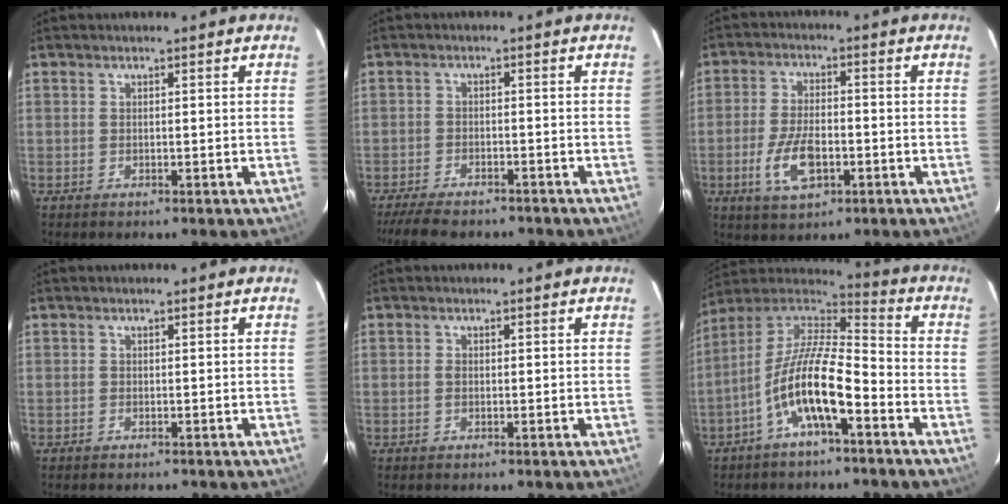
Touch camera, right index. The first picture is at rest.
{"total": 10.1, "force": [-8.4, 3.2, 4.5], "torque": [-0.109, -0.020, -0.137]}
{"total": 9.0, "force": [-3.1, 4.2, 7.4], "torque": [-0.157, -0.007, -0.054]}
{"total": 0.8, "force": [-0.7, 0.4, 0.1], "torque": [-0.005, 0.002, -0.010]}
{"total": 0.8, "force": [-0.1, 0.5, 0.6], "torque": [-0.012, 0.001, -0.003]}
{"total": 14.7, "force": [-6.8, 4.3, 12.3], "torque": [-0.239, -0.004, -0.132]}